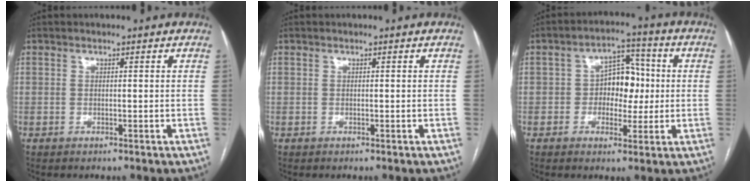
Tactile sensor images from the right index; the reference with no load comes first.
{"total": 0.0}
{"total": 7.4, "force": [0.0, 4.6, 5.8], "torque": [-0.079, 0.024, 0.000]}